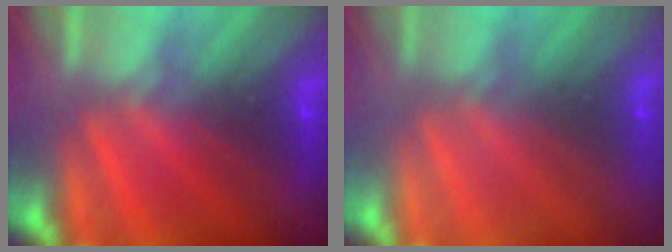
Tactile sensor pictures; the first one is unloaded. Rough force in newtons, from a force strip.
{"total": 2.9}